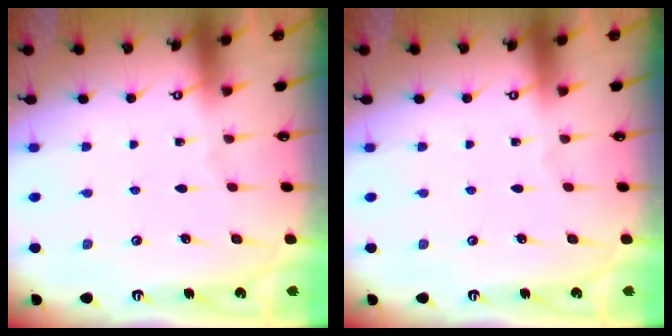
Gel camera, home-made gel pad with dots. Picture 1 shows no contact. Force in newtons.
{"total": 0.0}